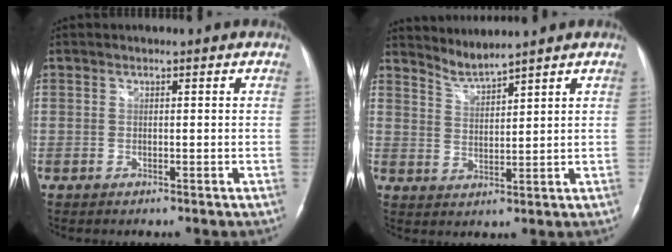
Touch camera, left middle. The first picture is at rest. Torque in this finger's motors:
{"motor_torque": [-0.06, -0.25, -0.11, 0.00]}